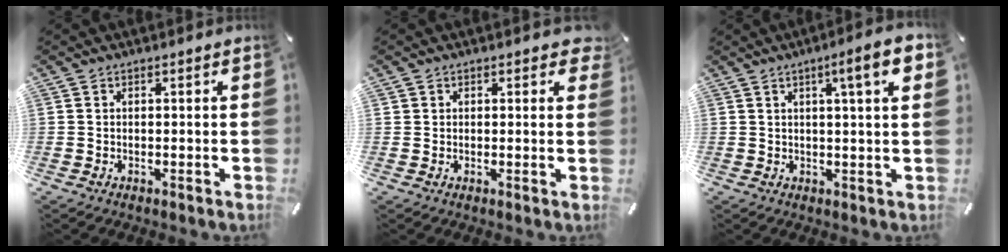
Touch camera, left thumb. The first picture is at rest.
{"total": 1.9, "force": [1.1, 1.4, 0.6], "torque": [0.002, 0.000, 0.016]}
{"total": 8.5, "force": [3.5, 1.0, 7.7], "torque": [-0.112, -0.010, 0.048]}